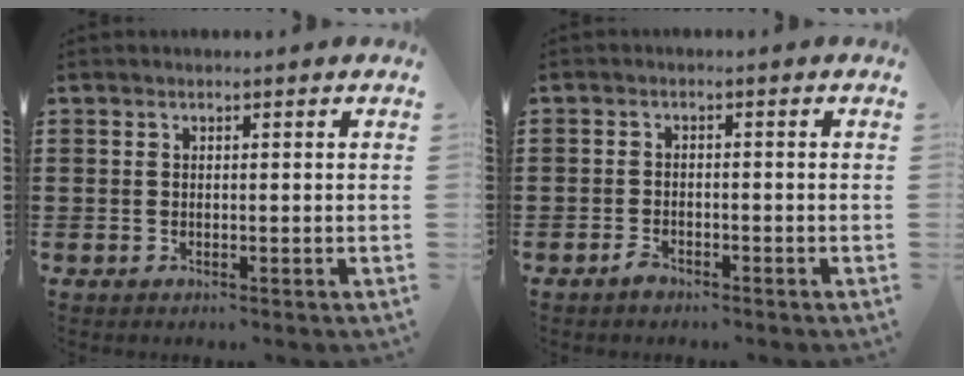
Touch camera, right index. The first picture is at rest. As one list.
[{"total": 1.6, "force": [-1.3, 0.7, 0.6], "torque": [-0.014, -0.001, -0.027]}]